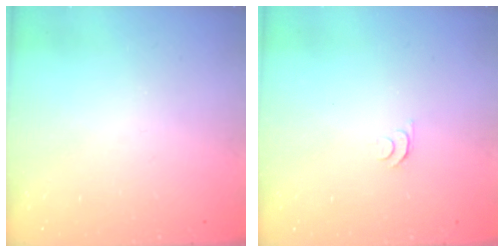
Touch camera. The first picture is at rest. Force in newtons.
{"total": 4.4, "press": 4.3, "slide": 0.6}